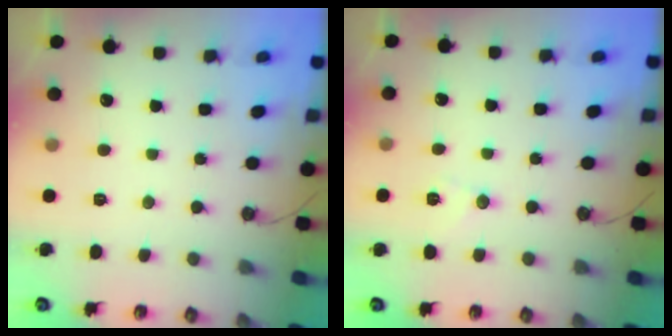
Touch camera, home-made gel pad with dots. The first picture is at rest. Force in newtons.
{"total": 5.9, "press": 5.8, "slide": 1.1}